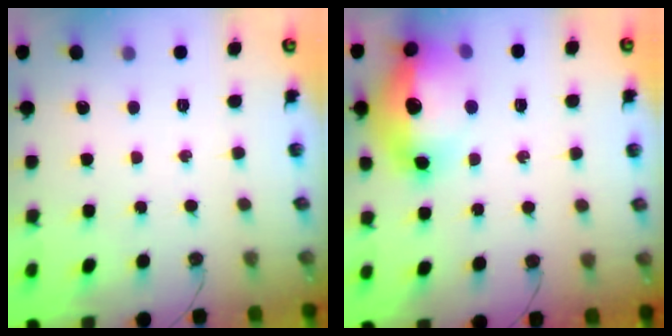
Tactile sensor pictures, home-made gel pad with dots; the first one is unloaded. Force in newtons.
{"total": 19.1, "press": 19.0, "slide": 1.7}